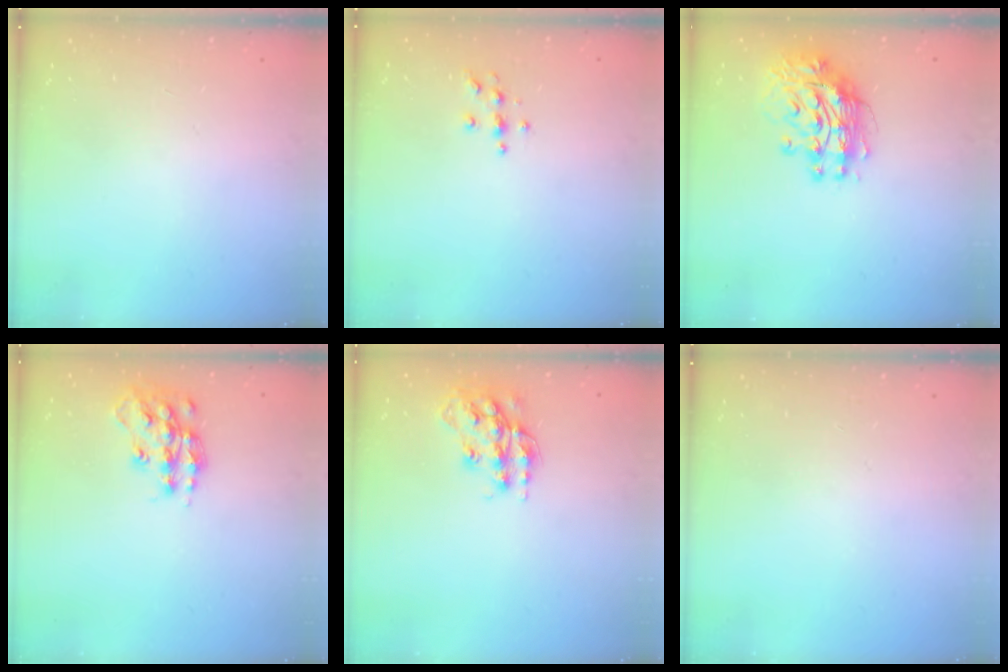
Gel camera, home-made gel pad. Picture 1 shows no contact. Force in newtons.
{"total": 3.9, "press": 3.9, "slide": 0.6}
{"total": 12.3, "press": 12.2, "slide": 1.1}
{"total": 14.6, "press": 14.6, "slide": 0.8}
{"total": 14.6, "press": 14.5, "slide": 0.7}
{"total": 0.0}